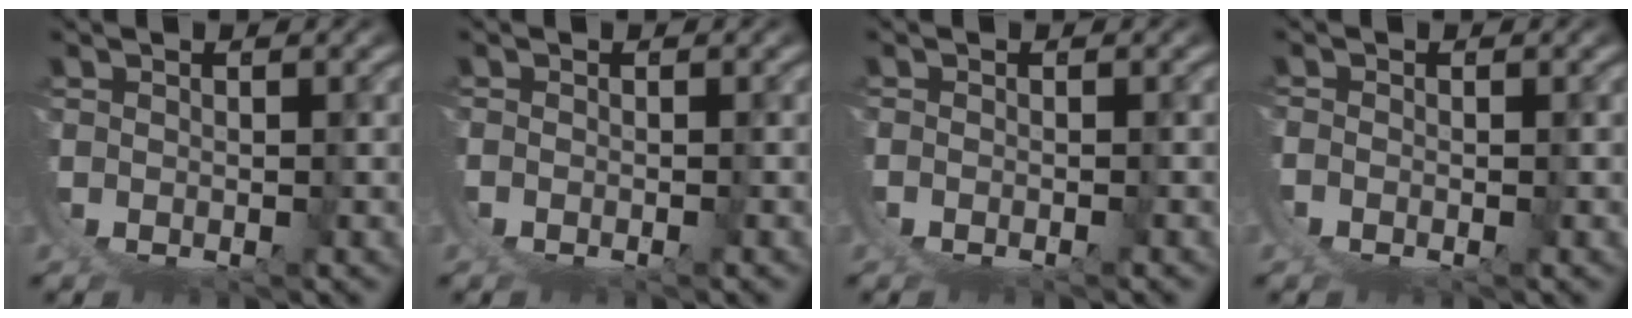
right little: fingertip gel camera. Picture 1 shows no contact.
{"total": 0.9, "force": [-0.7, -0.5, 0.2], "torque": [0.004, 0.003, -0.013]}
{"total": 0.7, "force": [-0.6, 0.0, 0.2], "torque": [0.001, 0.003, -0.011]}
{"total": 0.8, "force": [-0.6, -0.5, 0.2], "torque": [0.003, -0.001, -0.013]}